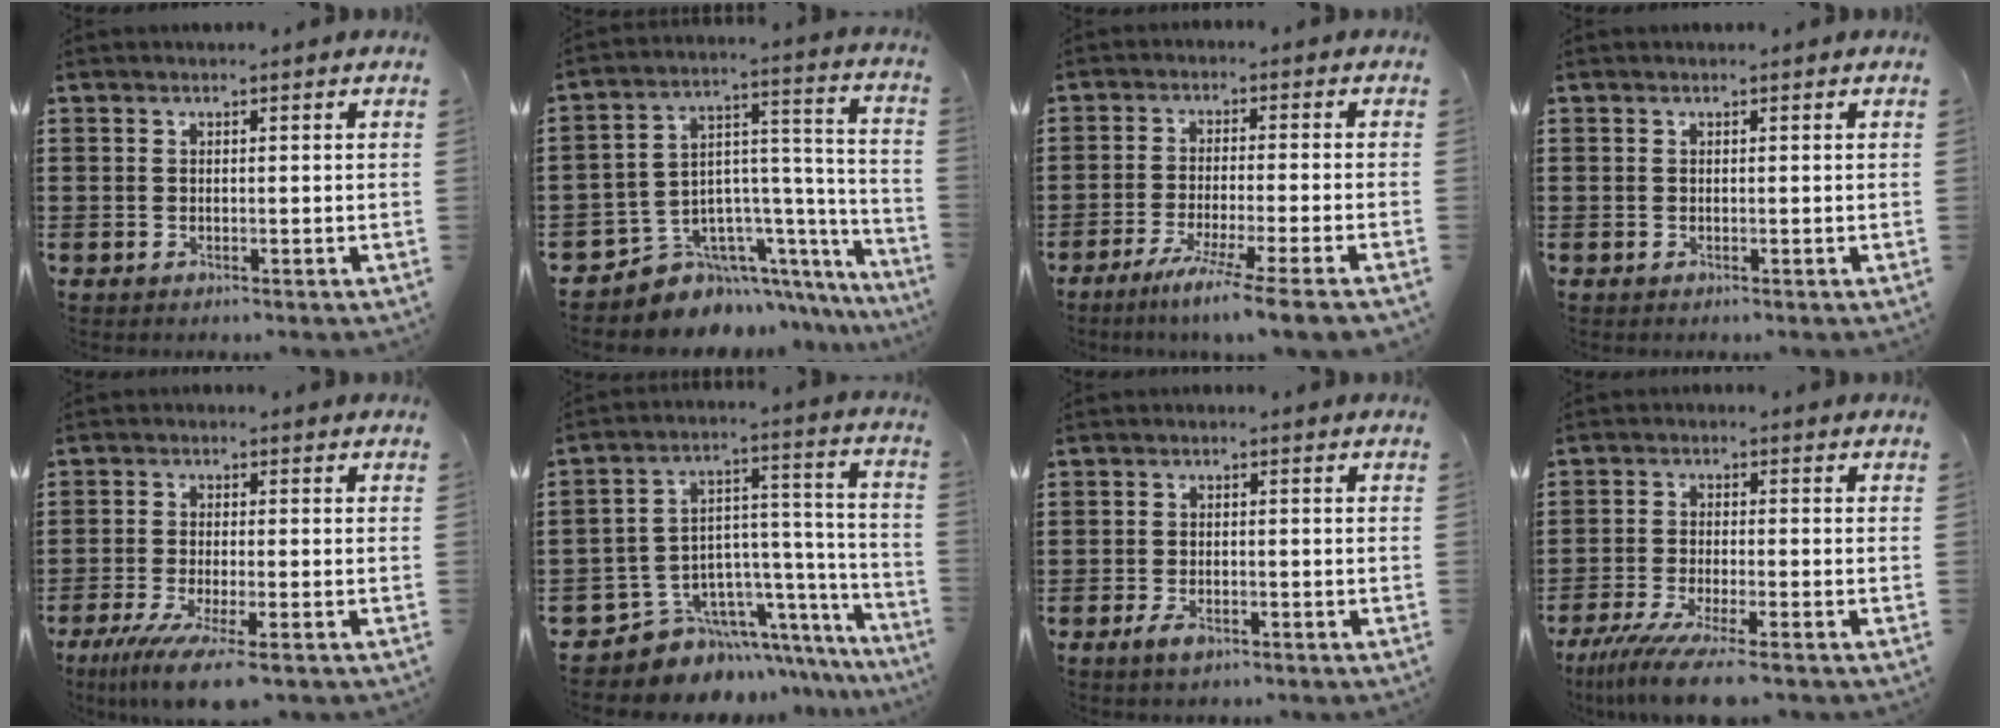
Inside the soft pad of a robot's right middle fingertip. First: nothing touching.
{"total": 7.1, "force": [-5.3, 4.7, 0.6], "torque": [-0.018, -0.003, -0.089]}
{"total": 5.7, "force": [-4.5, -1.2, 3.3], "torque": [-0.056, -0.023, -0.084]}
{"total": 0.0}
{"total": 5.8, "force": [-3.8, 0.5, 4.4], "torque": [-0.092, -0.022, -0.066]}
{"total": 7.5, "force": [-5.6, 4.9, 1.2], "torque": [-0.032, -0.007, -0.094]}
{"total": 2.3, "force": [-1.3, 1.0, 1.7], "torque": [-0.044, -0.008, -0.027]}
{"total": 6.3, "force": [-4.9, 0.1, 4.0], "torque": [-0.091, -0.024, -0.092]}